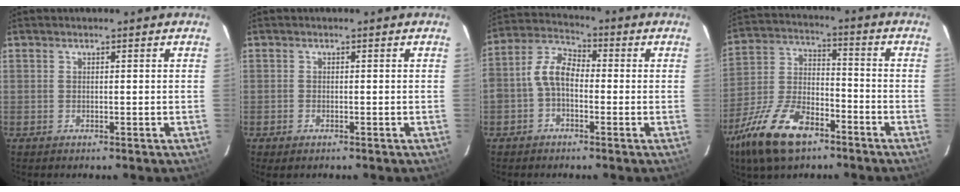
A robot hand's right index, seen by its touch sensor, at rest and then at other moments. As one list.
[{"total": 1.1, "force": [-0.8, 0.6, 0.5], "torque": [-0.010, -0.005, -0.015]}, {"total": 6.9, "force": [-1.5, 4.5, 5.0], "torque": [-0.108, 0.023, -0.034]}, {"total": 17.1, "force": [-10.9, 7.8, 10.7], "torque": [-0.239, -0.009, -0.202]}]